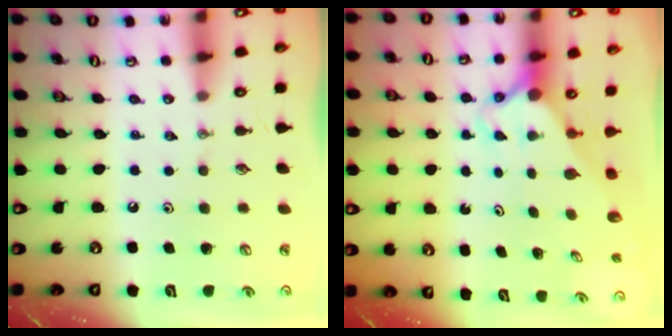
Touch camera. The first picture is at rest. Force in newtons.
{"total": 2.8, "press": 2.8, "slide": 0.2}